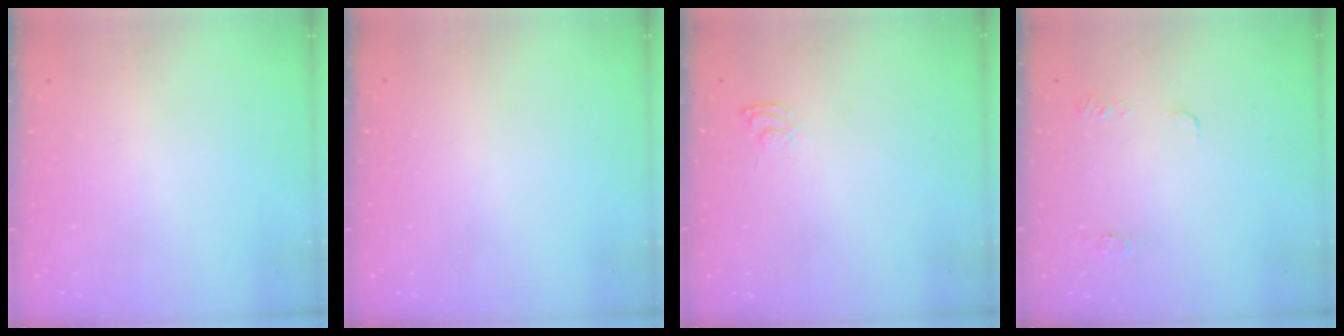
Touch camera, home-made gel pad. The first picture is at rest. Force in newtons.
{"total": 0.0}
{"total": 6.1, "press": 5.9, "slide": 1.4}
{"total": 7.1, "press": 7.0, "slide": 0.7}